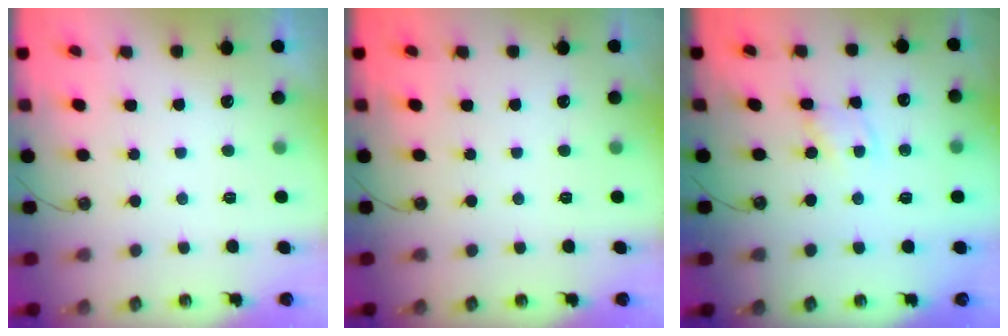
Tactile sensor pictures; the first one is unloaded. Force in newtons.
{"total": 0.0}
{"total": 1.9, "press": 1.9, "slide": 0.2}